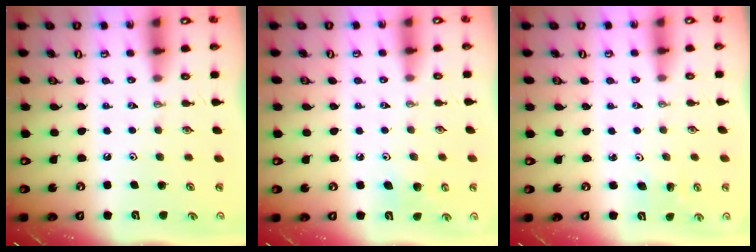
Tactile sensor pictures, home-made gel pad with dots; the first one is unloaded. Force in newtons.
{"total": 5.8, "press": 5.6, "slide": 1.3}
{"total": 3.0, "press": 3.0, "slide": 0.2}